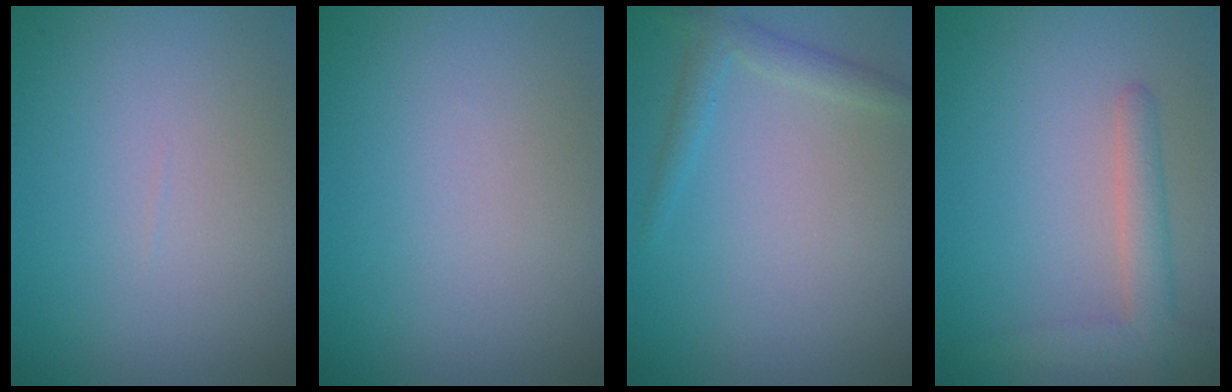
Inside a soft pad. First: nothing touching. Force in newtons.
{"total": 0.0}
{"total": 1.8, "press": 1.7, "slide": 0.1}
{"total": 2.9, "press": 2.9, "slide": 0.2}